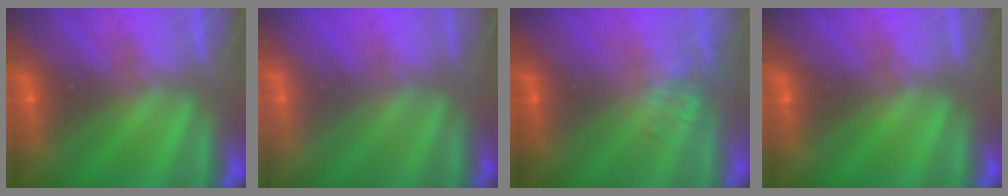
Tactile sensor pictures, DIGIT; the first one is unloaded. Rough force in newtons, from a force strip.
{"total": 2.6}
{"total": 3.1}
{"total": 0.0}